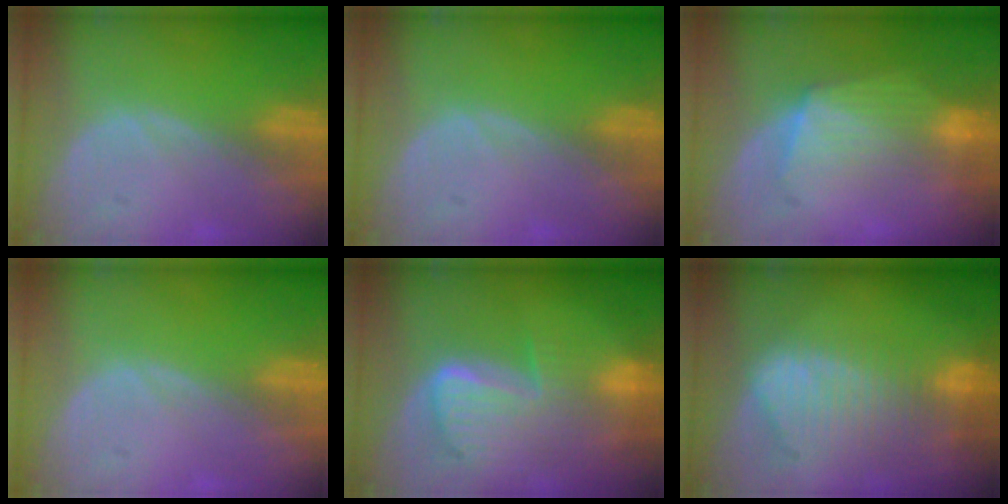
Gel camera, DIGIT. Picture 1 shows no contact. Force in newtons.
{"total": 0.0}
{"total": 7.1, "press": 6.8, "slide": 2.3}
{"total": 0.0}
{"total": 9.9, "press": 8.5, "slide": 5.0}
{"total": 9.7, "press": 8.4, "slide": 5.0}